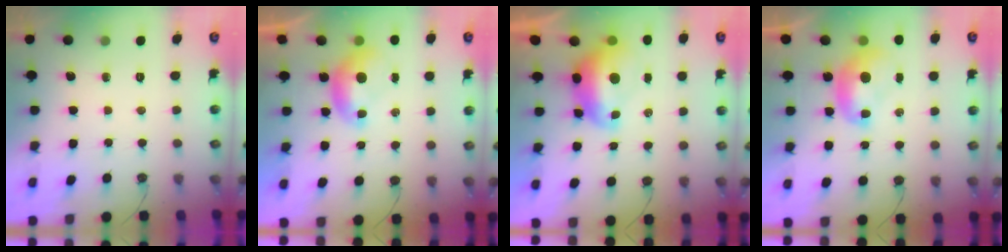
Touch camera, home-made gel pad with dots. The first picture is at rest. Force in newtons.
{"total": 0.0}
{"total": 2.9, "press": 2.8, "slide": 0.7}
{"total": 1.8, "press": 1.8, "slide": 0.2}